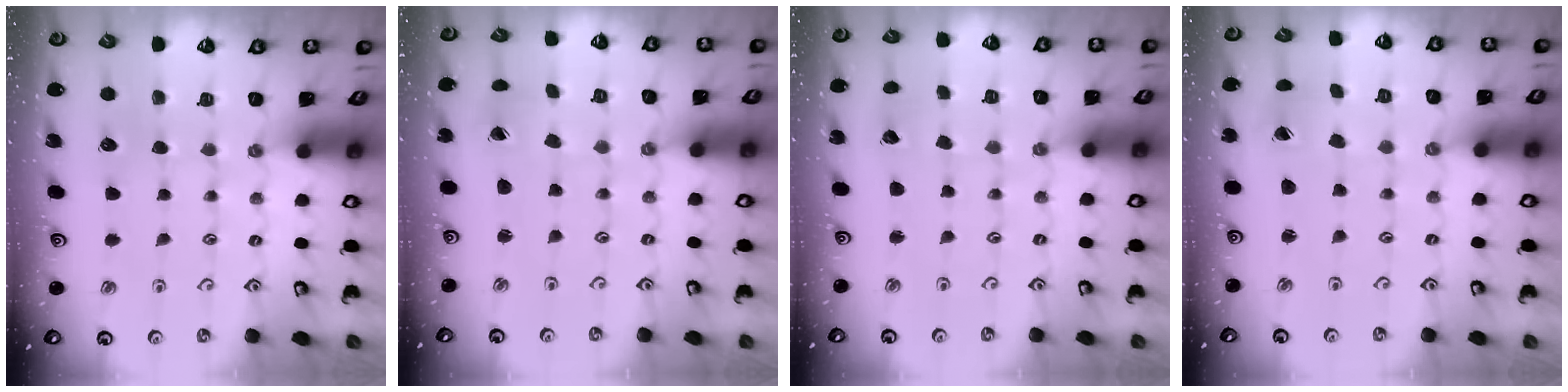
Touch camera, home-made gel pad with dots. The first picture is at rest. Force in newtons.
{"total": 0.5, "press": 0.5, "slide": 0.1}
{"total": 1.9, "press": 1.9, "slide": 0.2}
{"total": 1.3, "press": 1.3, "slide": 0.0}